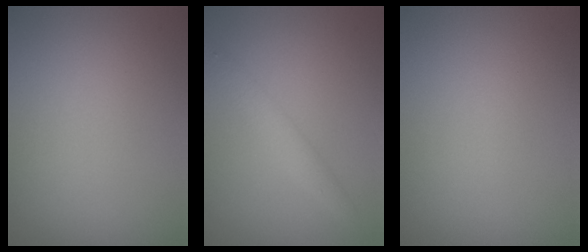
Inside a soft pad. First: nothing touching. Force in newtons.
{"total": 2.3, "press": 2.3, "slide": 0.1}
{"total": 0.0}